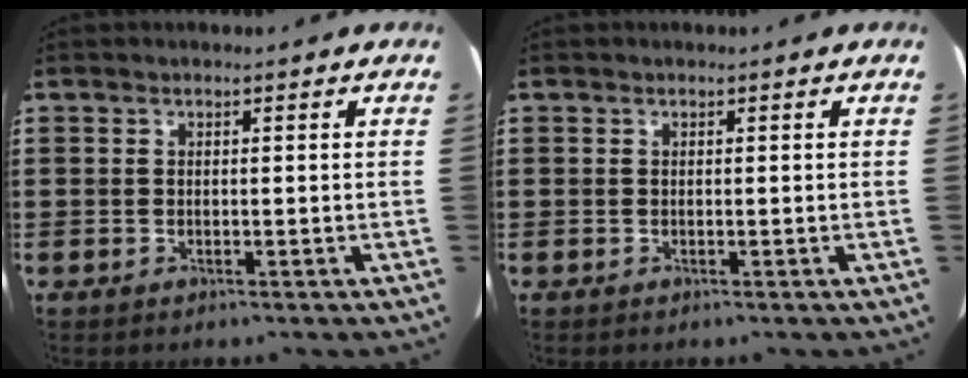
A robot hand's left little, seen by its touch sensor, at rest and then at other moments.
{"total": 0.0}